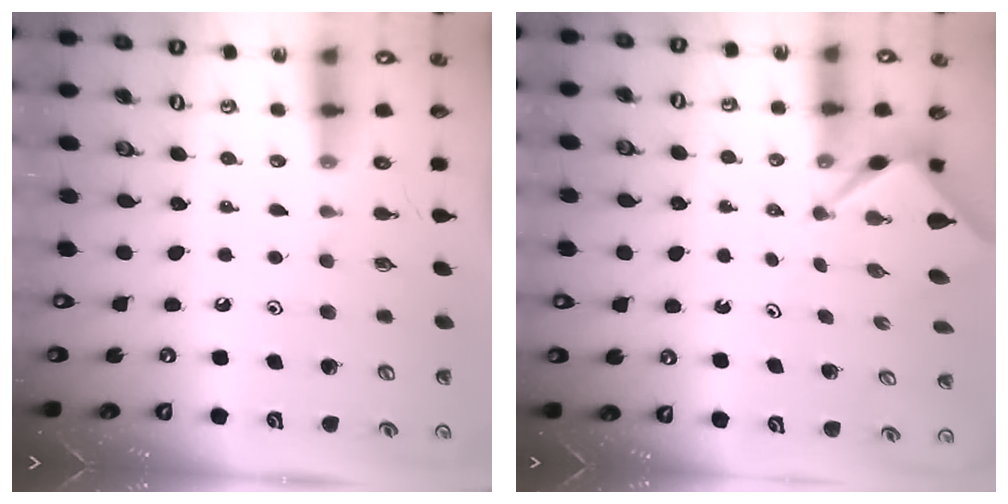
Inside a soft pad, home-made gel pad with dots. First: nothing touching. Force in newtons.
{"total": 2.6, "press": 2.6, "slide": 0.1}